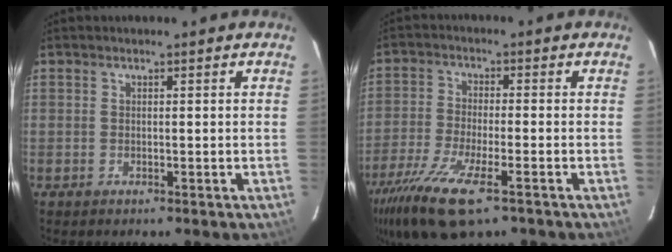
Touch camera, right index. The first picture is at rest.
{"total": 13.9, "force": [-8.5, 3.9, 10.3], "torque": [-0.223, -0.045, -0.161]}